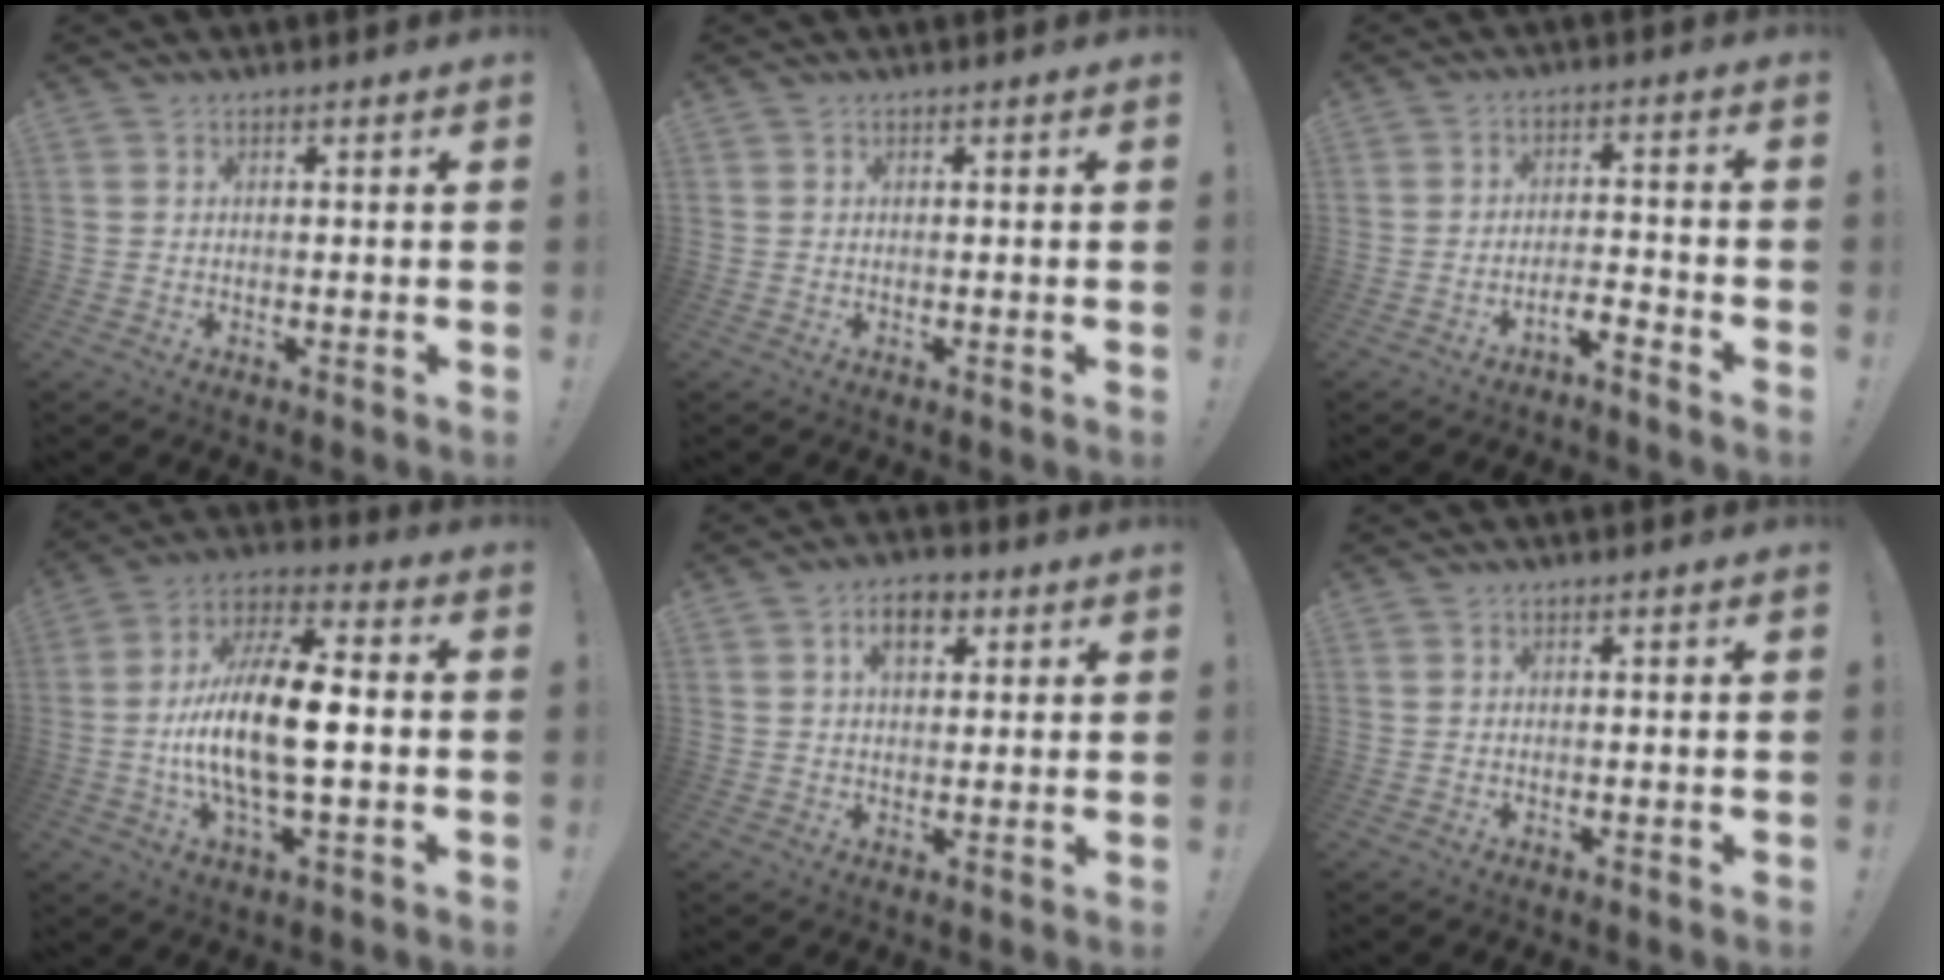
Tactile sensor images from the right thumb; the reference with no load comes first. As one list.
[{"total": 0.0}, {"total": 4.1, "force": [-3.7, 0.1, 1.9], "torque": [-0.032, 0.007, -0.066]}, {"total": 17.8, "force": [-2.1, 6.2, 16.5], "torque": [-0.324, 0.005, -0.040]}, {"total": 6.6, "force": [2.5, 4.1, 4.5], "torque": [-0.057, 0.001, 0.041]}, {"total": 0.0}]